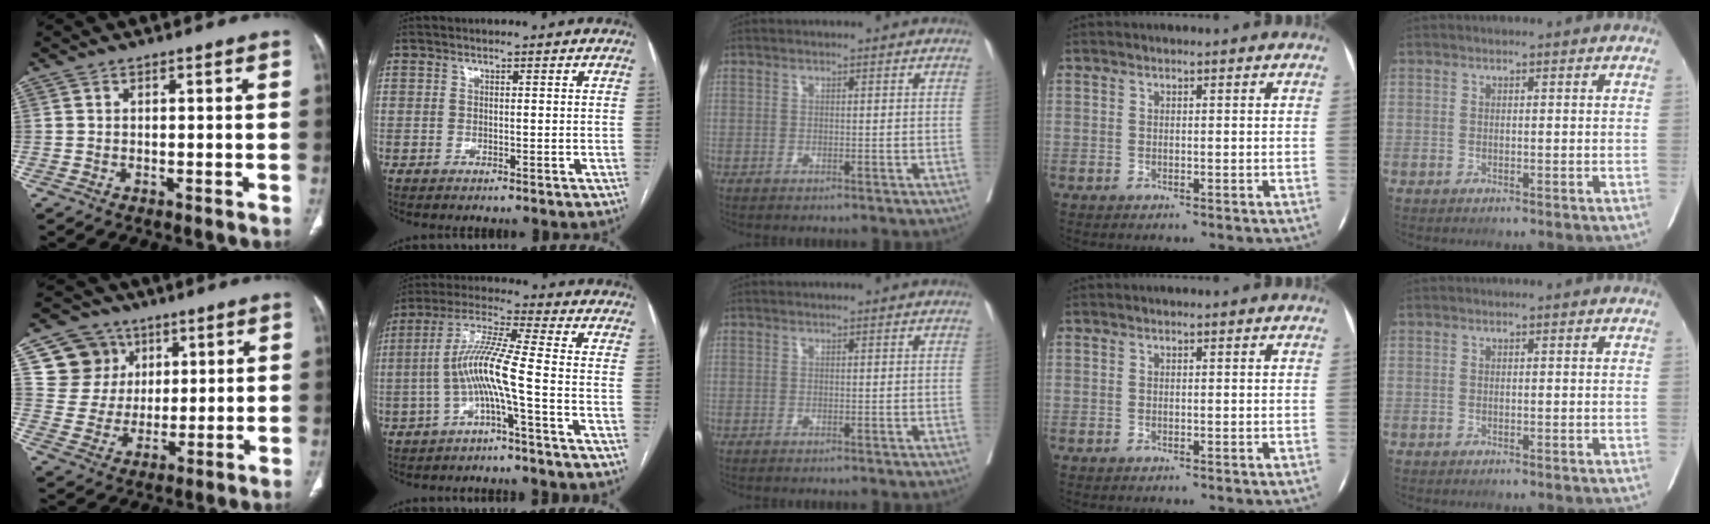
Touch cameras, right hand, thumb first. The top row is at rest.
{"thumb": {"total": 11.3, "force": [4.8, 10.0, 2.3], "torque": [-0.003, -0.012, 0.093]}, "index": {"total": 8.5, "force": [-2.6, -0.7, 8.0], "torque": [-0.164, 0.020, -0.053]}}